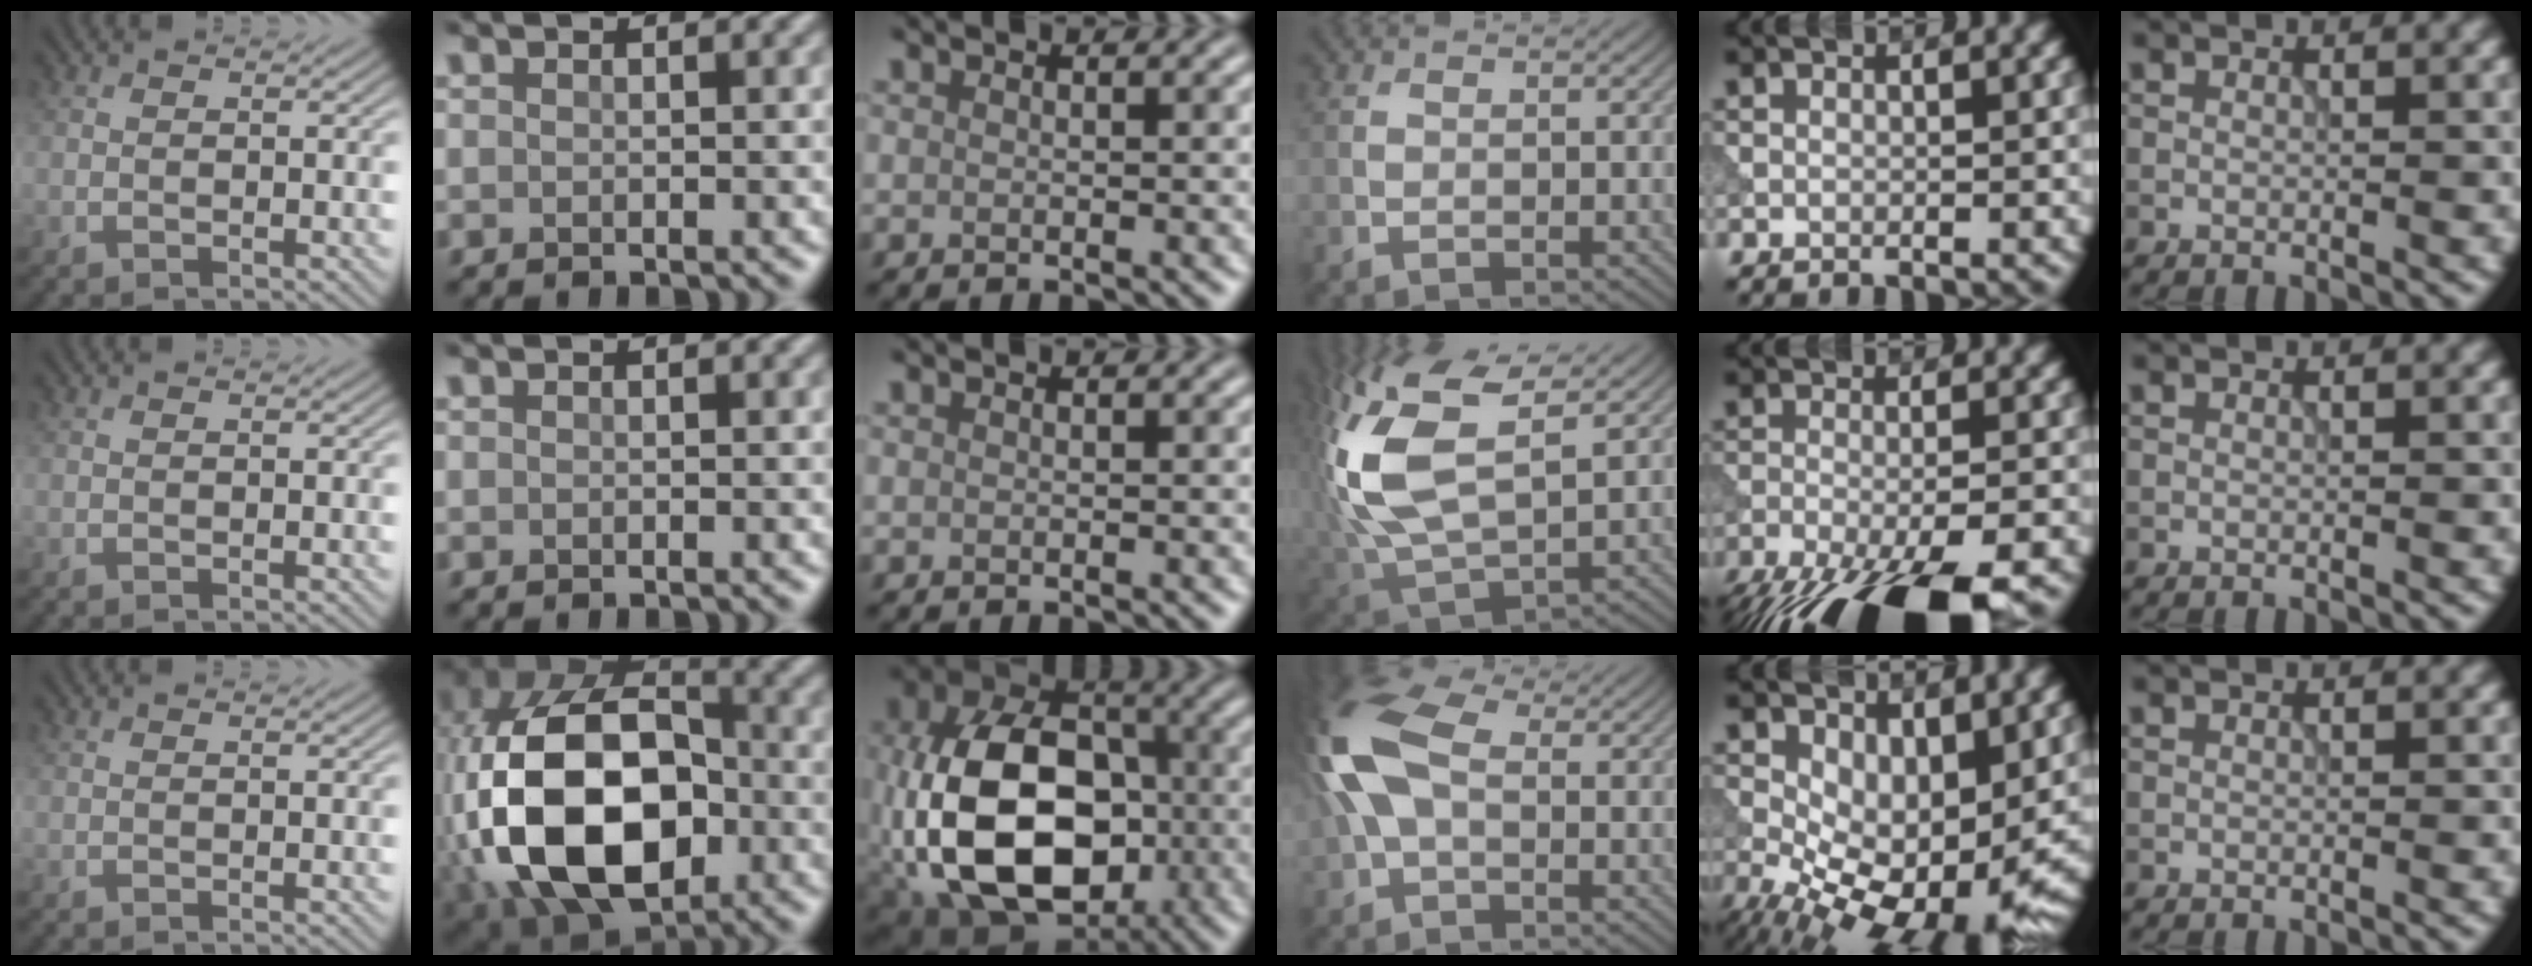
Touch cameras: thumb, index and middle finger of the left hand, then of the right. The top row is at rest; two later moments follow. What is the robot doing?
{"motion": "insert", "object": "power adapter"}